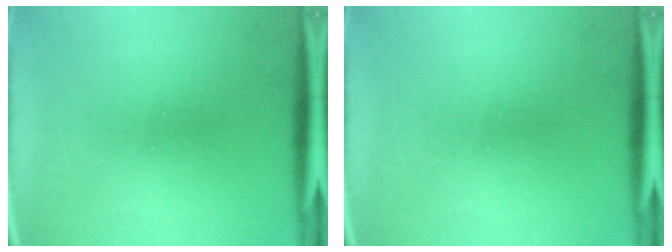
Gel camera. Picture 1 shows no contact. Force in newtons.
{"total": 0.0}